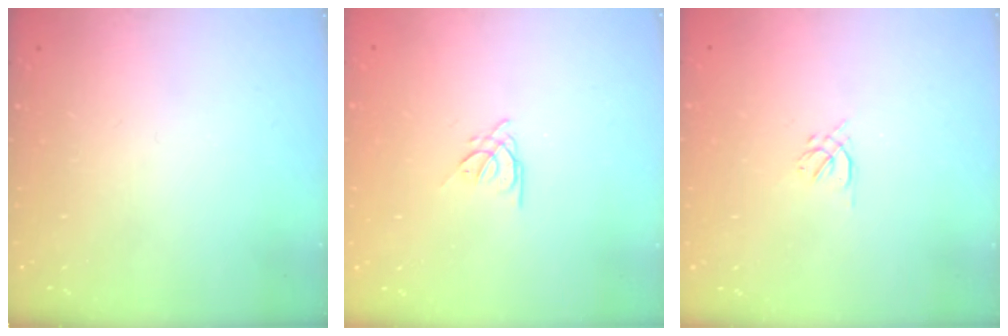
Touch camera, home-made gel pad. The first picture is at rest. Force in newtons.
{"total": 3.3, "press": 3.3, "slide": 0.5}
{"total": 1.6, "press": 1.5, "slide": 0.6}